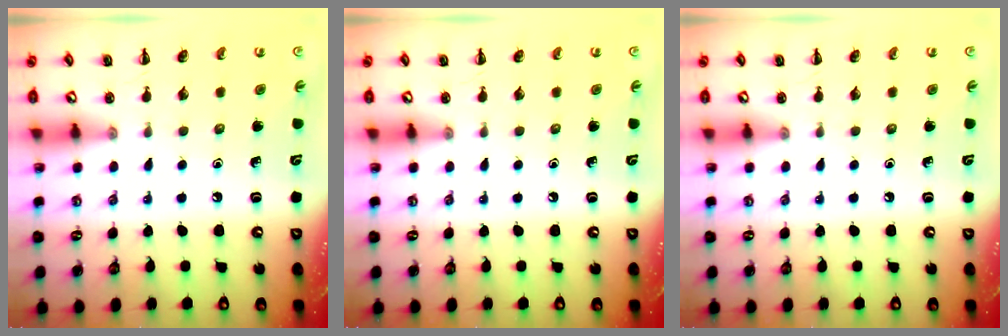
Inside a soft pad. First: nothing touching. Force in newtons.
{"total": 0.0}
{"total": 0.0}